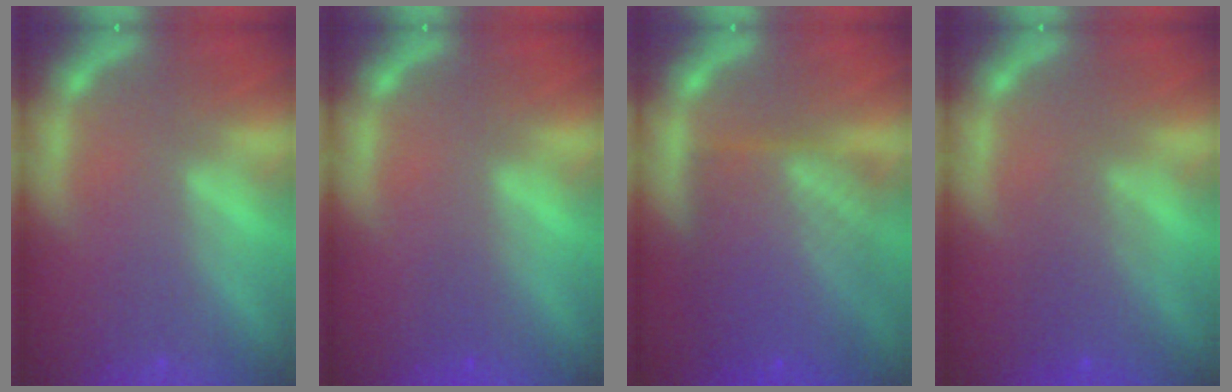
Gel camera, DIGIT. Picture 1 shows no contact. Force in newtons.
{"total": 0.9}
{"total": 10.1}
{"total": 3.0}